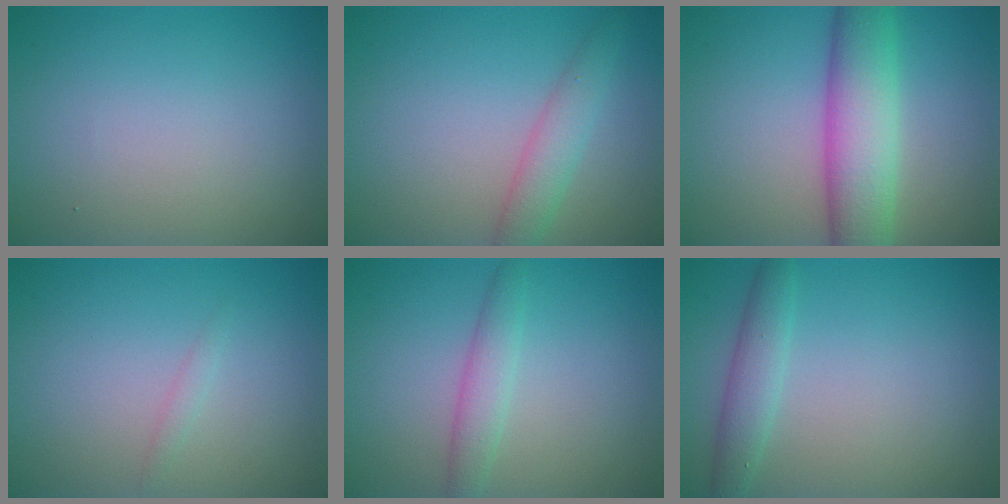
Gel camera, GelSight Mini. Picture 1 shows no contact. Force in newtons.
{"total": 2.8, "press": 2.8, "slide": 0.1}
{"total": 7.2, "press": 7.2, "slide": 0.2}
{"total": 0.7, "press": 0.7, "slide": 0.0}
{"total": 2.3, "press": 2.3, "slide": 0.1}
{"total": 1.9, "press": 1.9, "slide": 0.1}